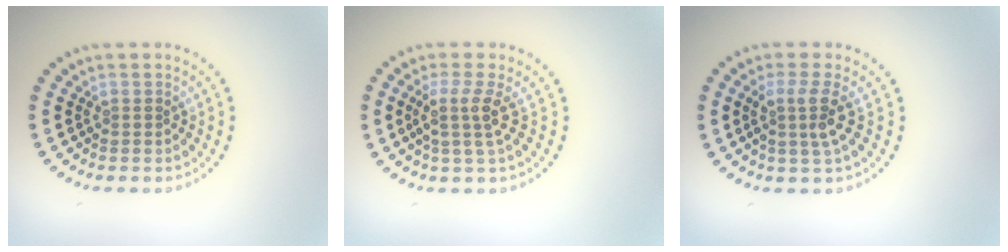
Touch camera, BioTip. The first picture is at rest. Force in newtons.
{"total": 2.6, "press": 1.8, "slide": 1.8}
{"total": 2.6, "press": 2.0, "slide": 1.7}